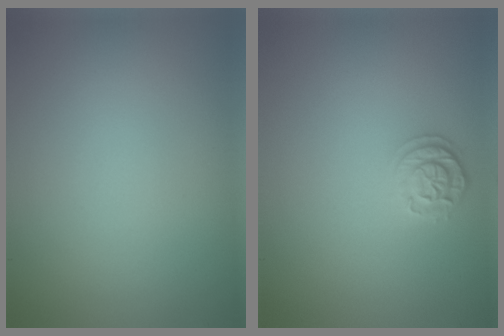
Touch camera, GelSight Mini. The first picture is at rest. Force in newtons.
{"total": 2.1, "press": 1.9, "slide": 0.9}